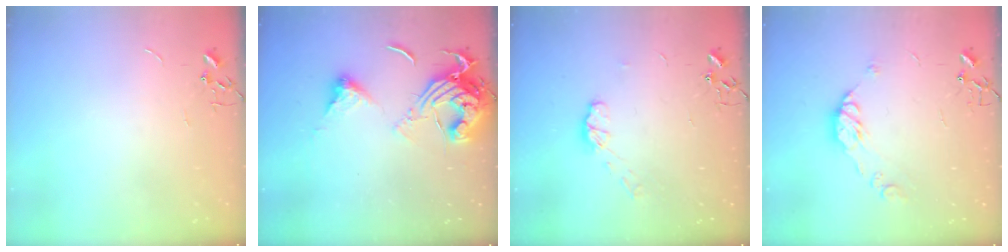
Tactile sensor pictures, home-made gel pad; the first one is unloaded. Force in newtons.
{"total": 16.5, "press": 16.4, "slide": 1.9}
{"total": 6.3, "press": 6.3, "slide": 0.5}
{"total": 8.9, "press": 8.9, "slide": 0.6}